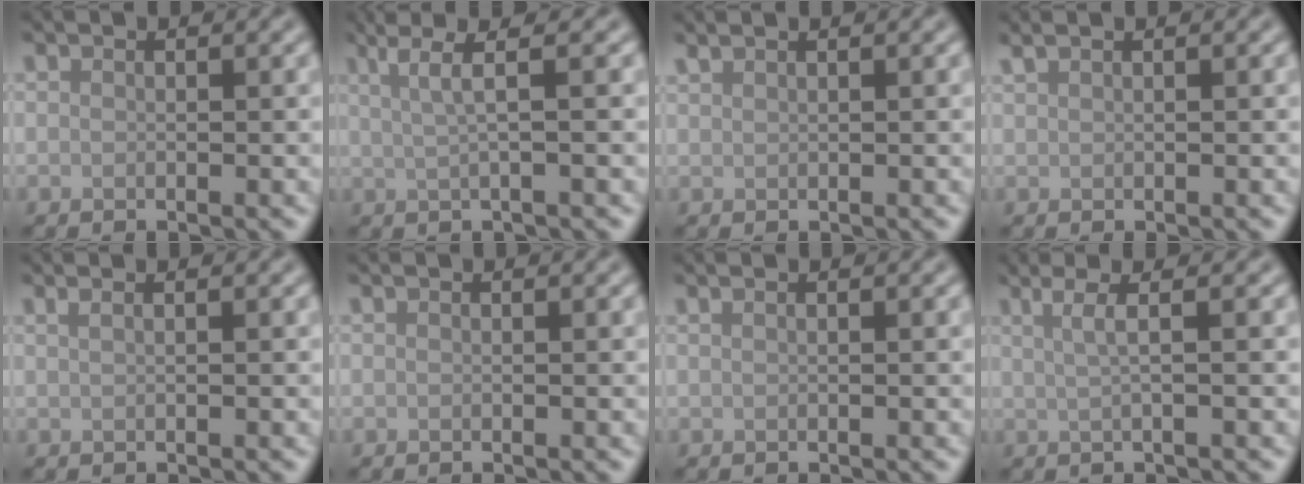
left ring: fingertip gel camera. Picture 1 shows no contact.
{"total": 3.4, "force": [1.6, 0.6, 3.0], "torque": [-0.049, 0.005, 0.023]}
{"total": 0.9, "force": [0.8, 0.1, 0.2], "torque": [-0.003, 0.002, 0.017]}
{"total": 1.0, "force": [0.8, 0.2, 0.5], "torque": [-0.012, 0.004, 0.015]}
{"total": 1.6, "force": [0.9, 0.8, 1.1], "torque": [-0.008, -0.002, 0.000]}
{"total": 0.0}
{"total": 0.9, "force": [0.5, 0.4, 0.6], "torque": [-0.005, 0.000, 0.001]}
{"total": 3.2, "force": [1.3, 1.2, 2.7], "torque": [-0.033, 0.005, -0.008]}